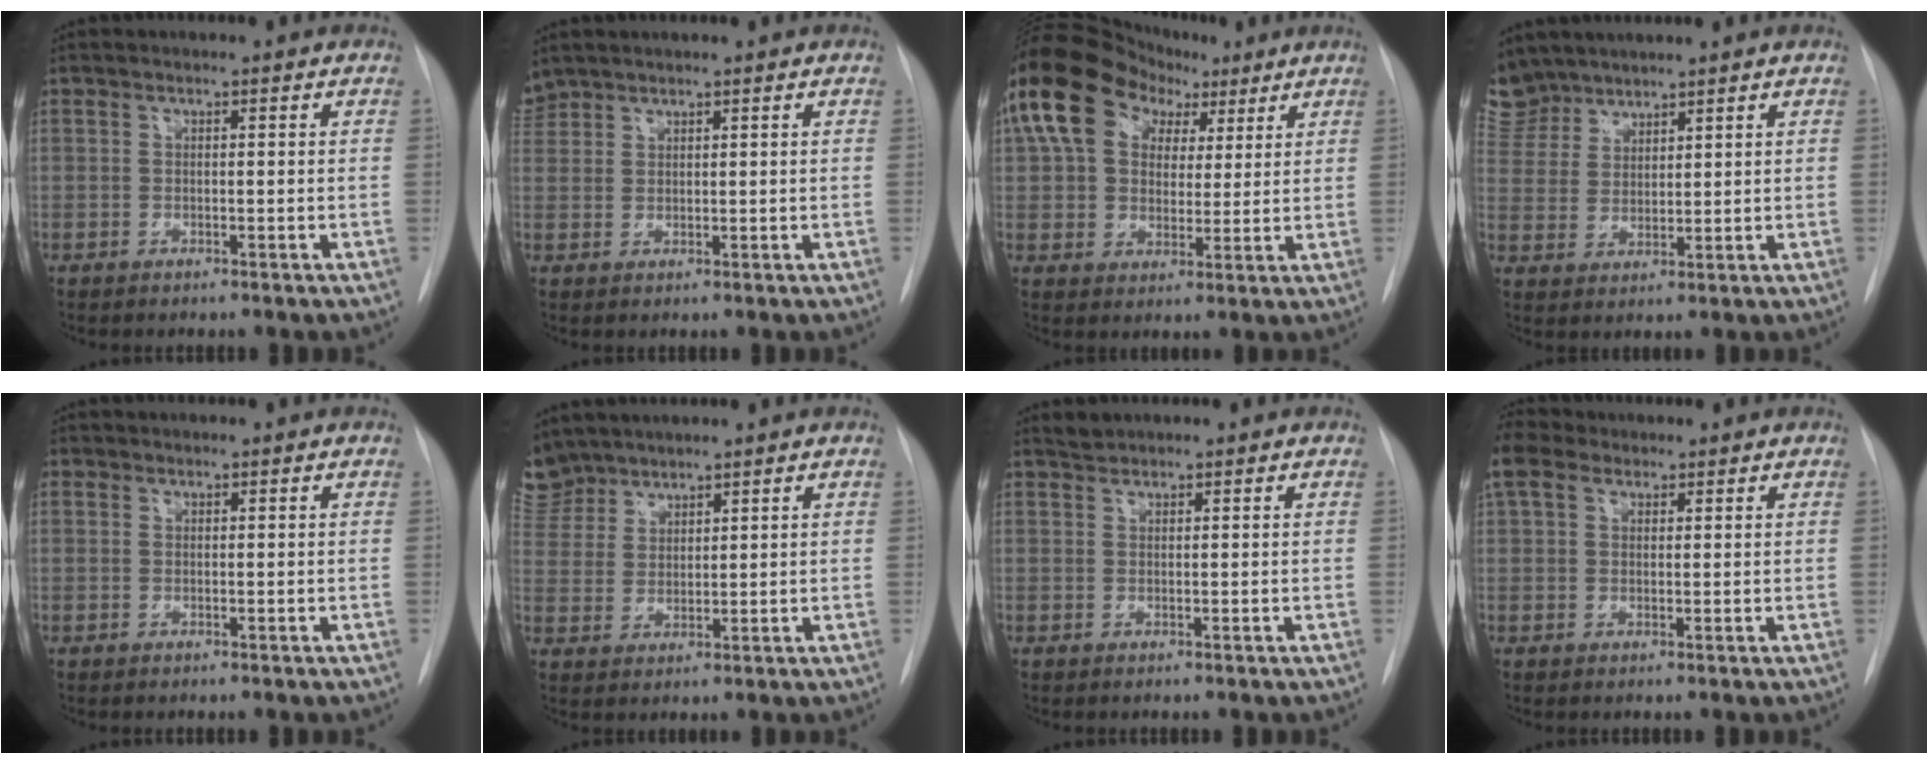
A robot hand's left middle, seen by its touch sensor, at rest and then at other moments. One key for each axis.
{"total": 2.7, "fx": 2.5, "fy": 0.8, "fz": -0.7, "tx": 0.013, "ty": 0.009, "tz": 0.052}
{"total": 14.5, "fx": 7.2, "fy": 9.9, "fz": 7.7, "tx": -0.159, "ty": 0.052, "tz": 0.125}
{"total": 9.1, "fx": 8.1, "fy": 4.1, "fz": 0.3, "tx": -0.017, "ty": 0.004, "tz": 0.174}
{"total": 0.6, "fx": 0.2, "fy": 0.2, "fz": -0.5, "tx": 0.020, "ty": -0.005, "tz": -0.001}
{"total": 8.3, "fx": 7.5, "fy": 3.7, "fz": 0.2, "tx": -0.015, "ty": 0.003, "tz": 0.161}
{"total": 1.1, "fx": 0.8, "fy": -0.2, "fz": -0.7, "tx": 0.014, "ty": -0.005, "tz": 0.015}
{"total": 4.0, "fx": 3.1, "fy": 2.3, "fz": 1.1, "tx": -0.032, "ty": 0.022, "tz": 0.065}